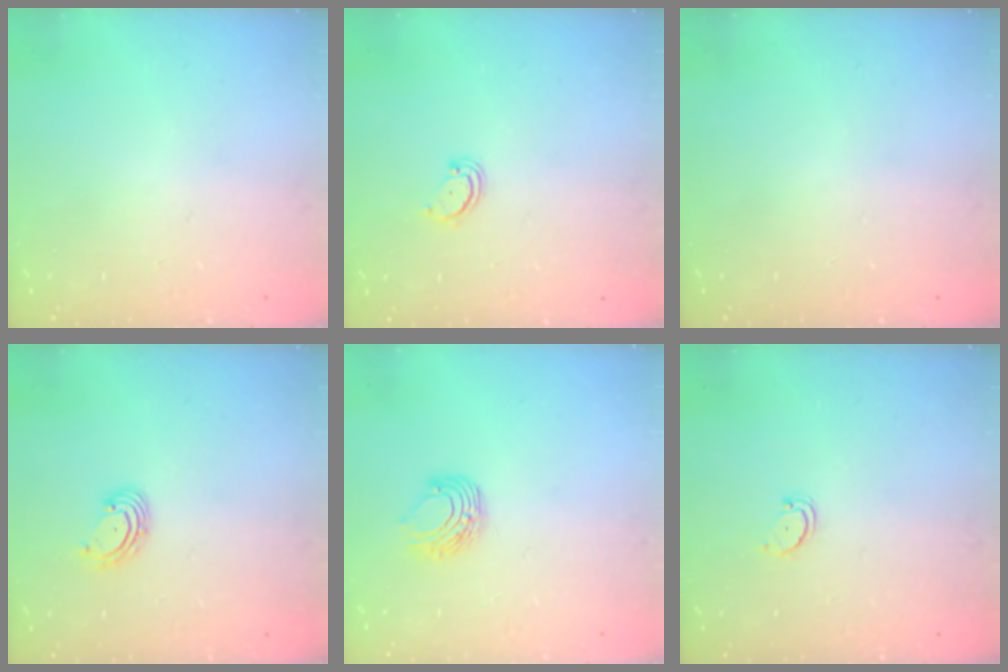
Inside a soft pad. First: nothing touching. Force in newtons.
{"total": 2.9, "press": 2.9, "slide": 0.2}
{"total": 0.0}
{"total": 2.7, "press": 2.7, "slide": 0.6}
{"total": 7.5, "press": 7.5, "slide": 0.7}
{"total": 2.3, "press": 2.3, "slide": 0.2}